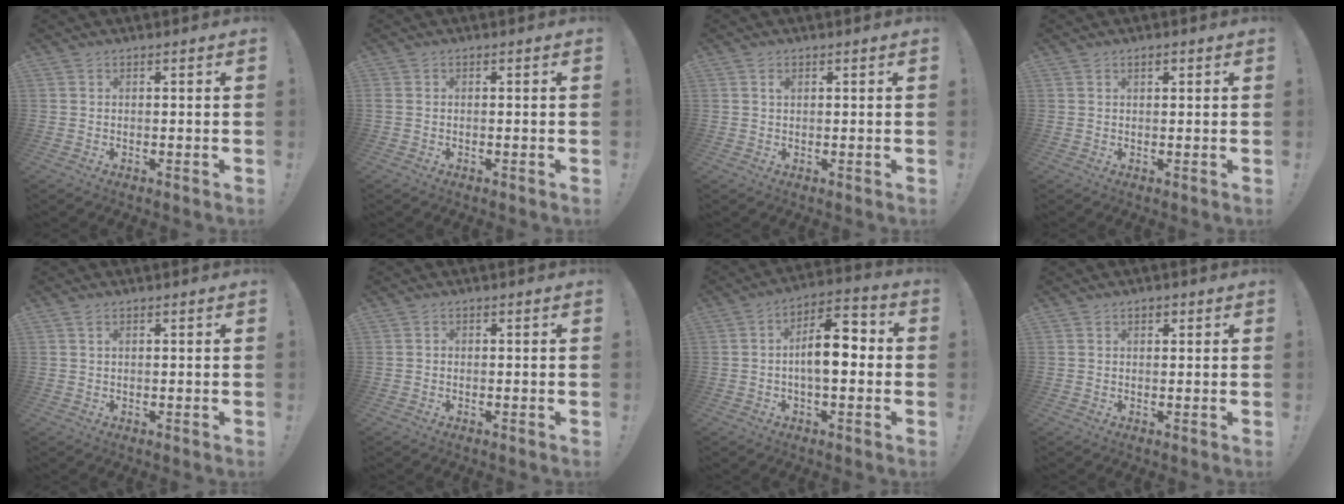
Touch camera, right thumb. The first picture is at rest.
{"total": 0.5, "force": [-0.2, 0.2, 0.4], "torque": [-0.009, 0.002, -0.003]}
{"total": 0.8, "force": [0.4, 0.5, 0.6], "torque": [-0.003, -0.004, 0.005]}
{"total": 1.2, "force": [0.7, 0.6, 0.8], "torque": [-0.013, -0.001, 0.011]}
{"total": 1.1, "force": [0.5, 0.5, 0.9], "torque": [-0.018, 0.001, 0.008]}
{"total": 0.6, "force": [-0.4, 0.4, 0.0], "torque": [-0.007, 0.005, -0.006]}
{"total": 11.3, "force": [-0.9, 5.3, 9.9], "torque": [-0.151, 0.010, -0.019]}
{"total": 1.4, "force": [0.8, 0.9, 0.7], "torque": [-0.011, 0.000, 0.014]}